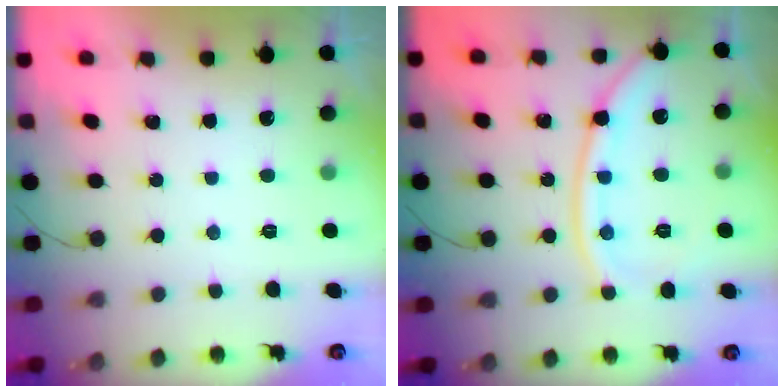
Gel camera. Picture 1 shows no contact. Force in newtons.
{"total": 12.8, "press": 12.8, "slide": 0.9}